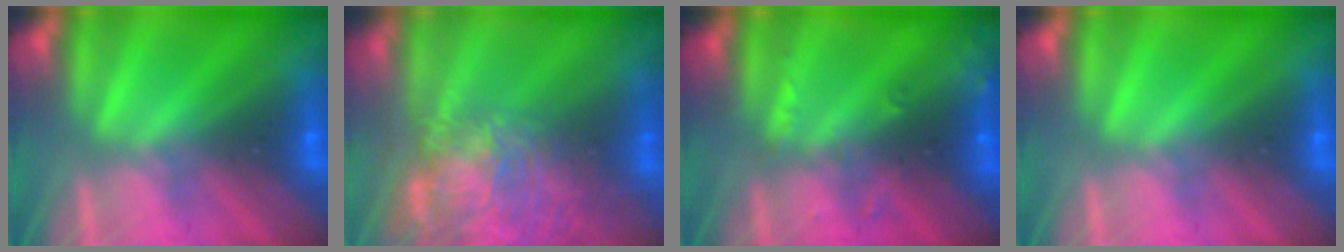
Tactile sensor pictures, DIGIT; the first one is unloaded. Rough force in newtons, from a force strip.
{"total": 8.7}
{"total": 2.8}
{"total": 0.0}